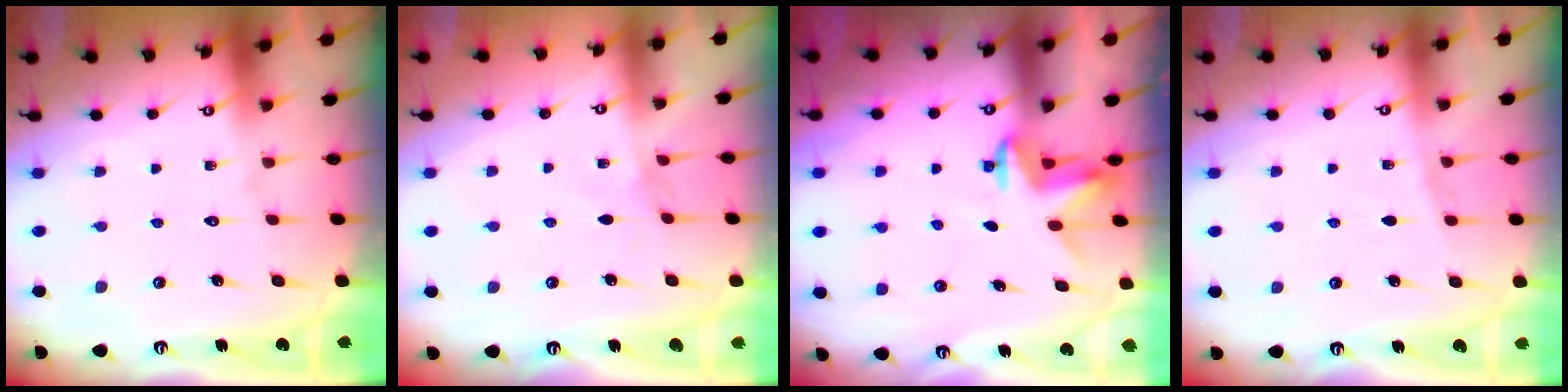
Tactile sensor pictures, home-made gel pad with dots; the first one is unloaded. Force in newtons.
{"total": 1.2, "press": 1.1, "slide": 0.4}
{"total": 3.2, "press": 3.2, "slide": 0.3}
{"total": 4.7, "press": 4.7, "slide": 0.6}